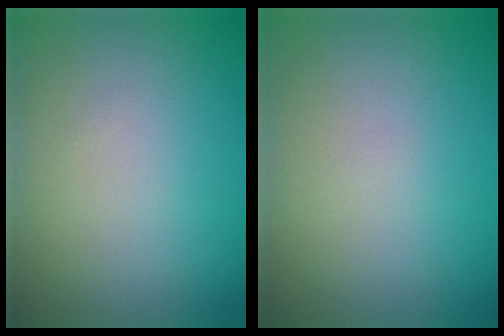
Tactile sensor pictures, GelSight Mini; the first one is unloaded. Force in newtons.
{"total": 0.0}